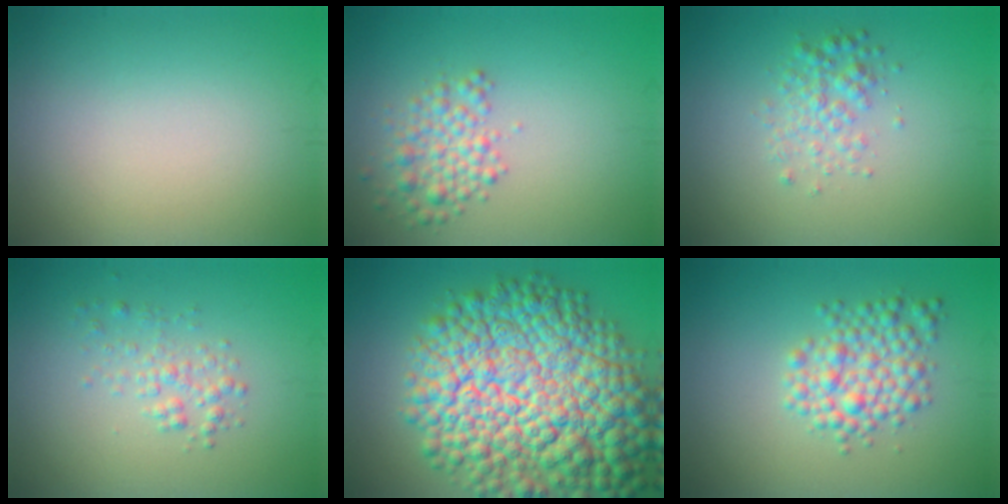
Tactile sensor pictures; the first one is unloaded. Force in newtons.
{"total": 2.9, "press": 2.9, "slide": 0.1}
{"total": 2.3, "press": 2.3, "slide": 0.1}
{"total": 1.8, "press": 1.8, "slide": 0.1}
{"total": 16.7, "press": 16.7, "slide": 0.5}
{"total": 4.1, "press": 4.1, "slide": 0.1}